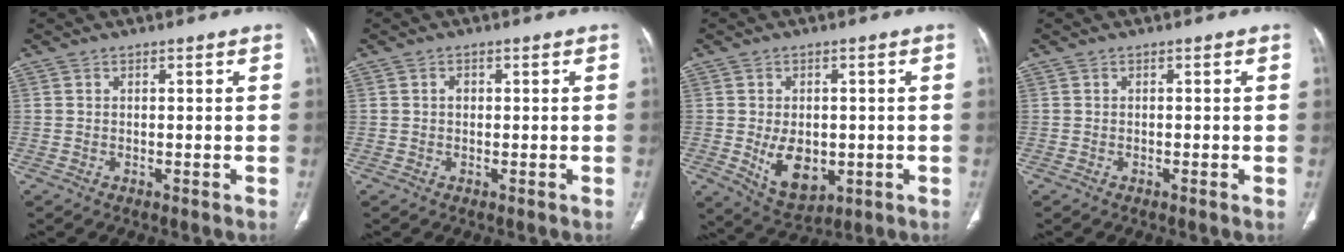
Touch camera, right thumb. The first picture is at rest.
{"total": 0.9, "force": [0.0, 0.7, 0.5], "torque": [-0.003, 0.002, -0.004]}
{"total": 9.0, "force": [-1.4, 5.9, 6.6], "torque": [-0.080, -0.007, -0.004]}
{"total": 0.6, "force": [-0.2, 0.2, 0.6], "torque": [-0.009, 0.000, -0.002]}